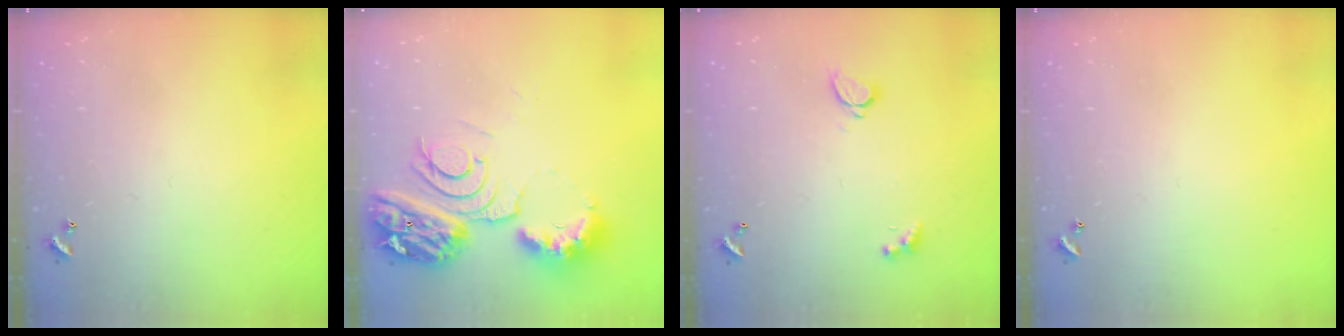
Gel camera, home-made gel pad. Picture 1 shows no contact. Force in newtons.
{"total": 14.1, "press": 14.1, "slide": 1.5}
{"total": 1.7, "press": 1.7, "slide": 0.3}
{"total": 0.0}